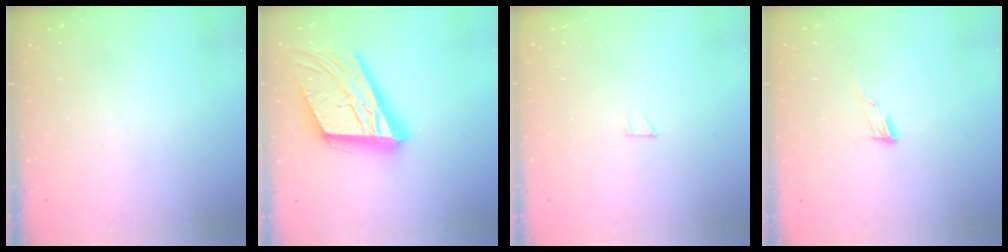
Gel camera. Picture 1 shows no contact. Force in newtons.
{"total": 25.1, "press": 24.8, "slide": 4.1}
{"total": 2.0, "press": 2.0, "slide": 0.0}
{"total": 4.6, "press": 4.6, "slide": 0.4}